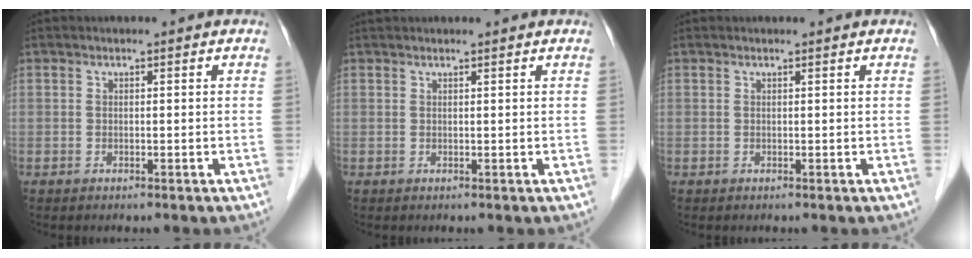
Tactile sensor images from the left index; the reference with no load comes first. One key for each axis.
{"total": 2.2, "fx": 2.1, "fy": 0.0, "fz": 0.7, "tx": -0.012, "ty": 0.025, "tz": 0.030}
{"total": 0.0}